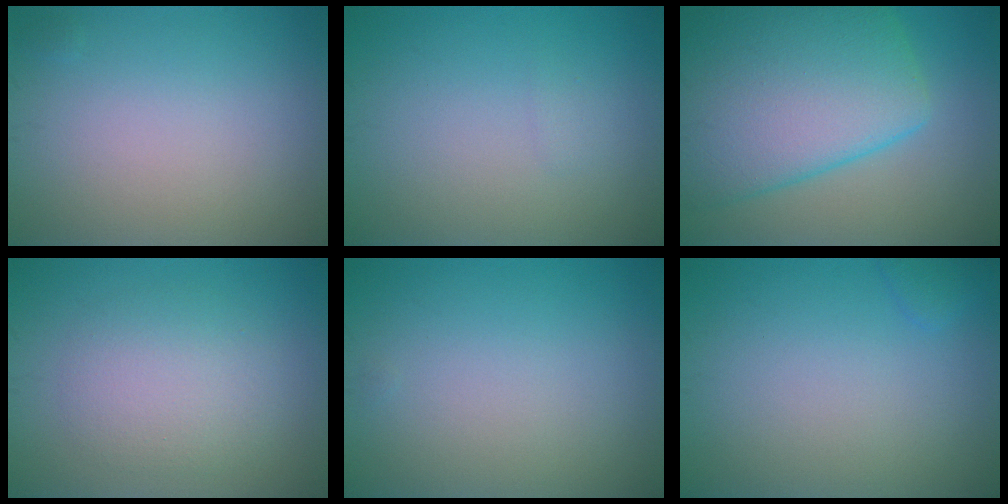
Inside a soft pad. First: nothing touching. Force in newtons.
{"total": 0.5, "press": 0.5, "slide": 0.0}
{"total": 12.0, "press": 12.0, "slide": 0.5}
{"total": 3.9, "press": 3.9, "slide": 0.4}
{"total": 0.0}
{"total": 0.8, "press": 0.8, "slide": 0.1}